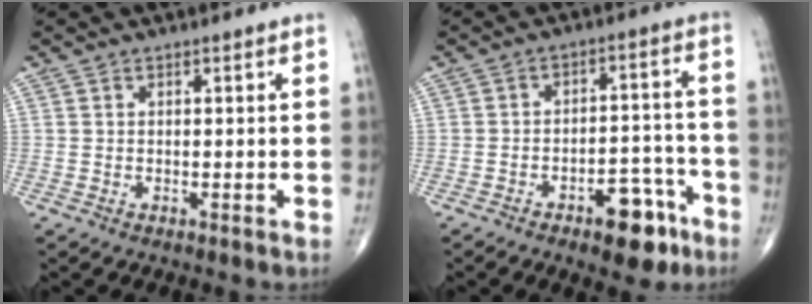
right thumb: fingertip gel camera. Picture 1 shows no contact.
{"total": 9.9, "force": [-5.7, 4.7, 6.5], "torque": [-0.062, 0.046, -0.078]}